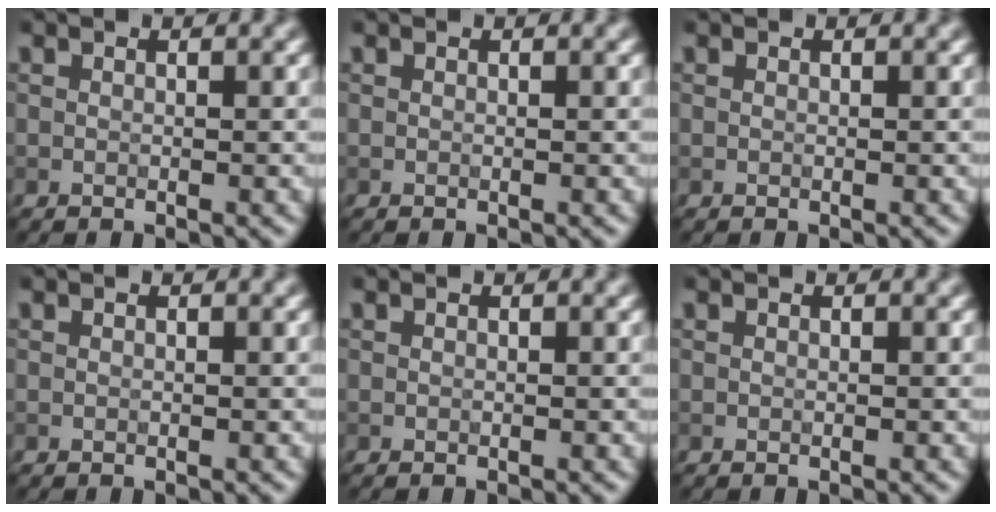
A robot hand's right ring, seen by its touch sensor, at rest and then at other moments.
{"total": 0.0}
{"total": 0.0}
{"total": 0.0}
{"total": 0.0}
{"total": 0.0}